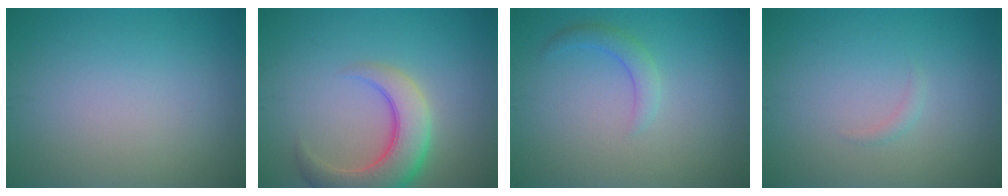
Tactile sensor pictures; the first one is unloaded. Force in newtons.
{"total": 6.3, "press": 6.3, "slide": 0.6}
{"total": 1.7, "press": 1.7, "slide": 0.1}
{"total": 0.6, "press": 0.6, "slide": 0.1}